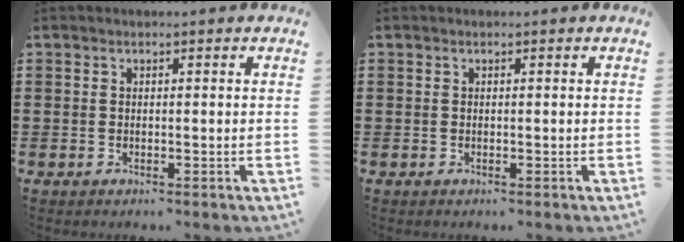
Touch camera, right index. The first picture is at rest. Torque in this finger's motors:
{"motor_torque": [0.01, -0.01, -0.01, 0.01]}